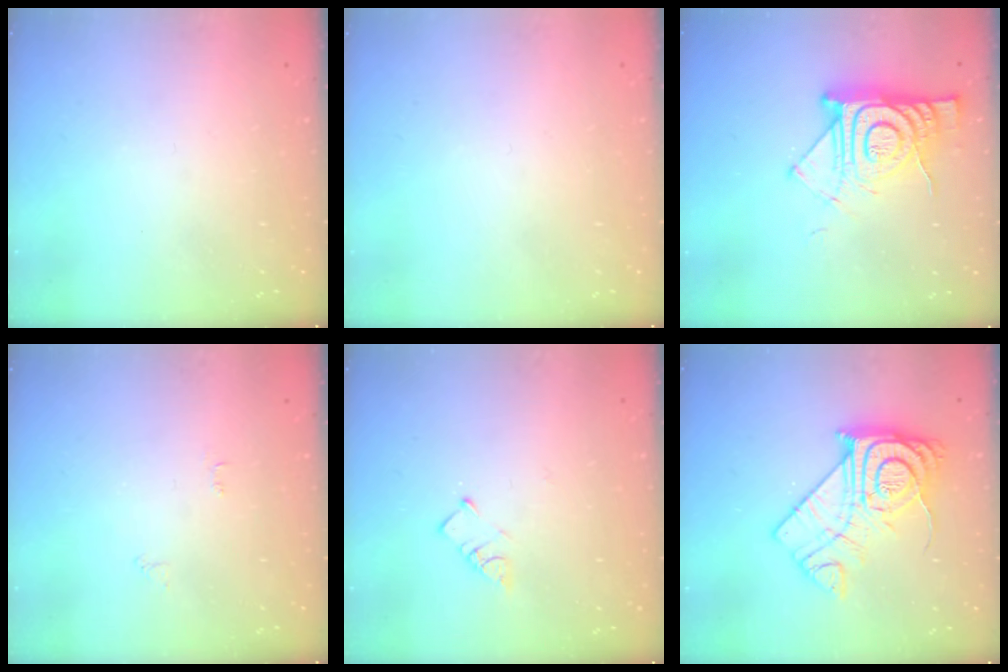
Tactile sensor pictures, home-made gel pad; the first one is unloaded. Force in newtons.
{"total": 1.5, "press": 1.5, "slide": 0.1}
{"total": 15.5, "press": 15.4, "slide": 1.2}
{"total": 2.5, "press": 2.5, "slide": 0.4}
{"total": 2.9, "press": 2.9, "slide": 0.2}
{"total": 17.3, "press": 17.2, "slide": 1.6}